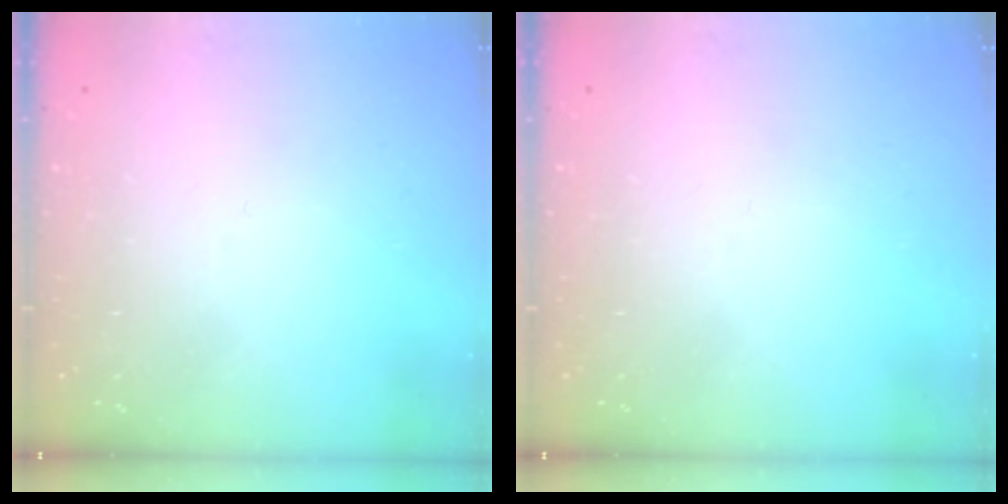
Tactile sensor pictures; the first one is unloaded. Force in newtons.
{"total": 0.0}